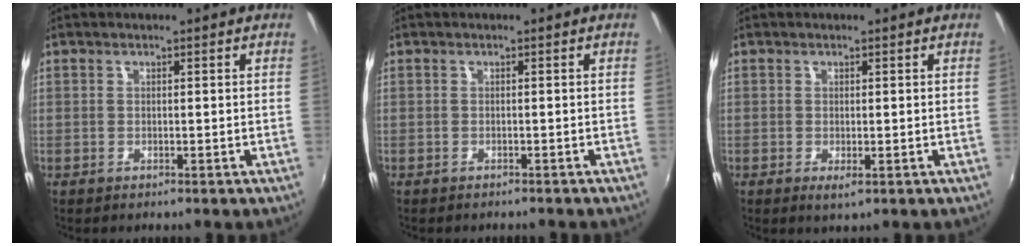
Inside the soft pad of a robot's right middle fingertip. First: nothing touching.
{"total": 1.7, "force": [-1.6, 0.5, 0.5], "torque": [-0.014, -0.011, -0.021]}
{"total": 1.4, "force": [-0.3, 0.6, 1.3], "torque": [-0.024, -0.006, -0.004]}